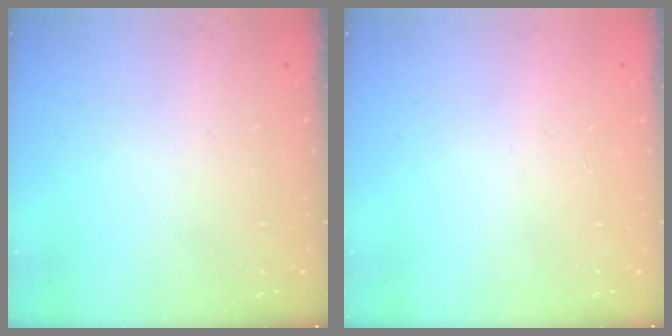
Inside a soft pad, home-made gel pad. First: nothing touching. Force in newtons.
{"total": 0.0}